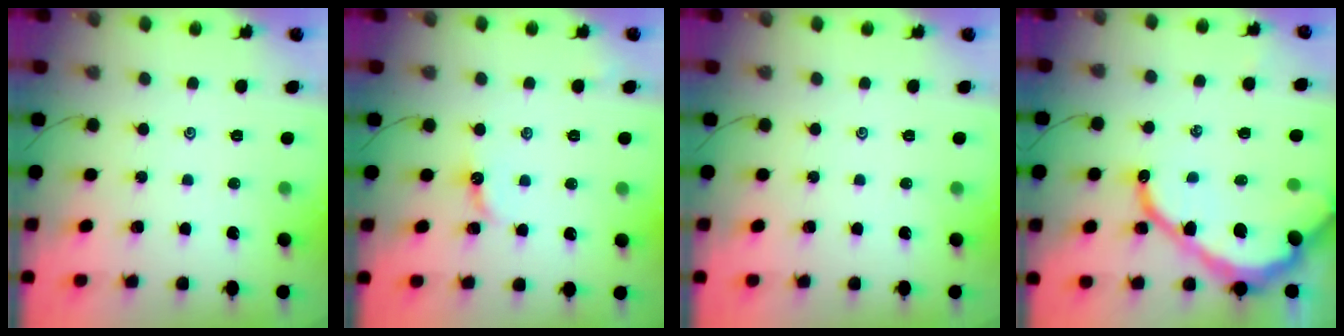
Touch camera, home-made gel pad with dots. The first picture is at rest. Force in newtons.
{"total": 5.6, "press": 5.6, "slide": 0.6}
{"total": 0.0}
{"total": 16.6, "press": 16.5, "slide": 1.8}